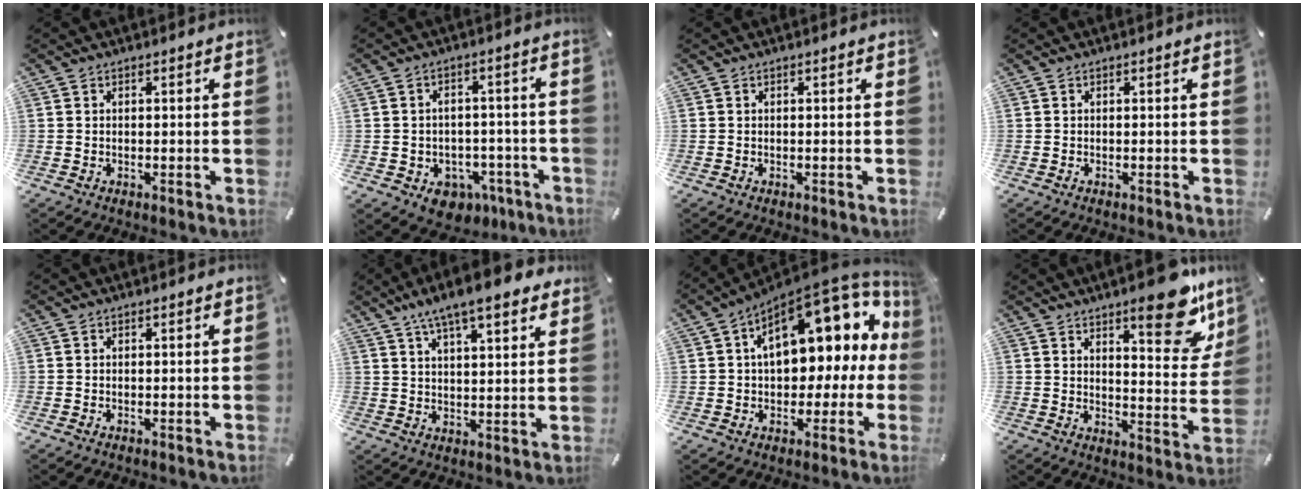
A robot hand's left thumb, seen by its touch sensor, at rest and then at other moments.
{"total": 5.6, "force": [-1.4, 5.1, 1.8], "torque": [-0.024, 0.006, -0.024]}
{"total": 0.0}
{"total": 0.0}
{"total": 0.0}
{"total": 10.8, "force": [8.1, 3.1, 6.5], "torque": [-0.112, -0.033, 0.140]}
{"total": 17.5, "force": [6.9, 9.9, 12.6], "torque": [-0.170, -0.045, 0.115]}
{"total": 15.8, "force": [10.2, 5.6, 10.6], "torque": [-0.125, -0.071, 0.163]}